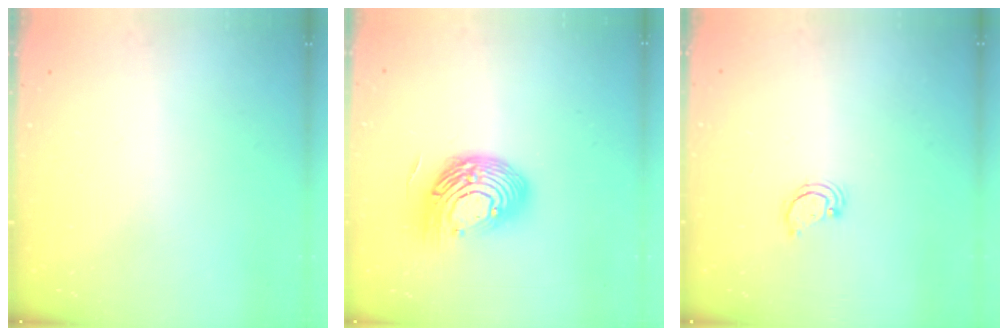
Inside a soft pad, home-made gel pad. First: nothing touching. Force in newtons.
{"total": 16.1, "press": 16.0, "slide": 1.3}
{"total": 2.2, "press": 2.2, "slide": 0.2}